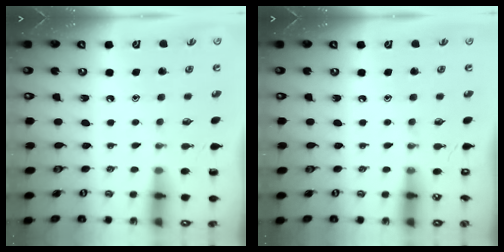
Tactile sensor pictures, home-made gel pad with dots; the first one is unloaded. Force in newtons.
{"total": 0.0}